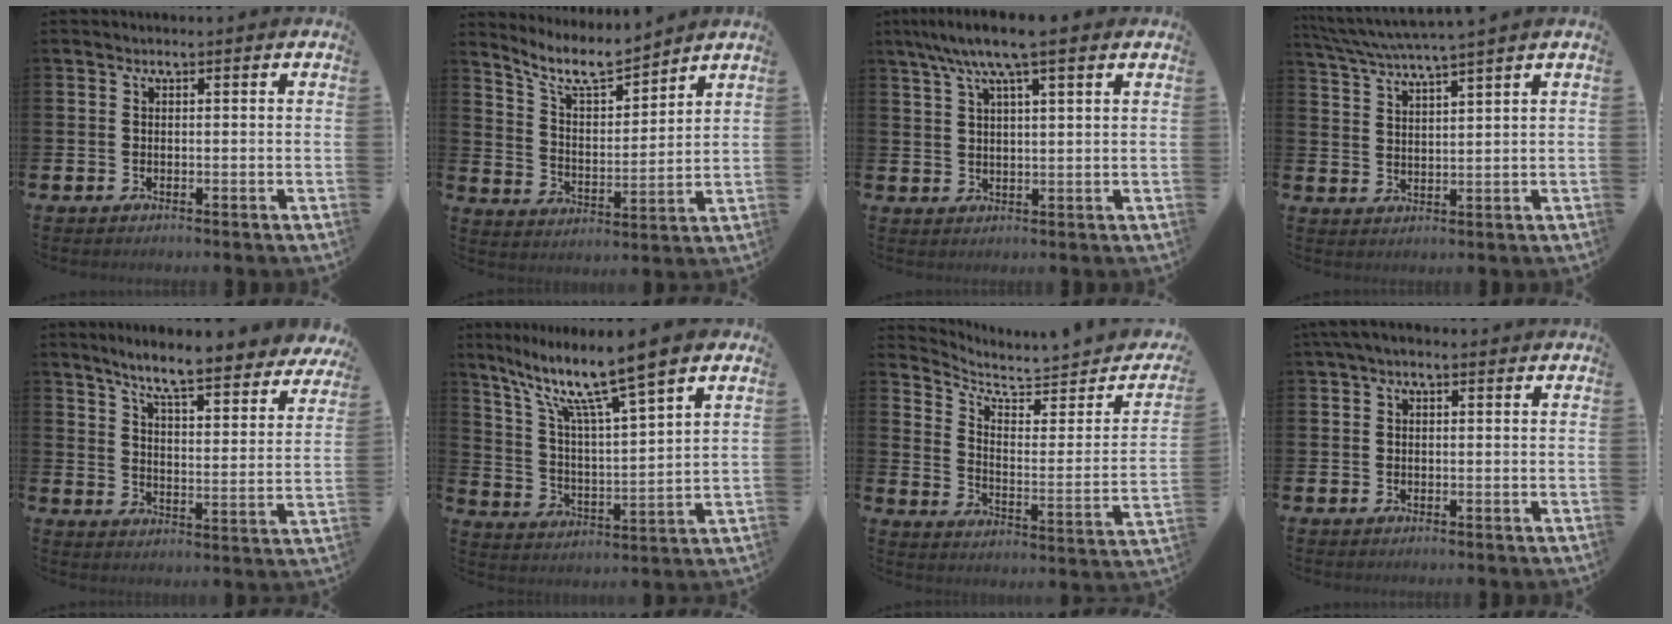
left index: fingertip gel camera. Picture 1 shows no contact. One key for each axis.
{"total": 8.2, "fx": 7.4, "fy": 1.7, "fz": 2.9, "tx": -0.085, "ty": -0.044, "tz": 0.133}
{"total": 7.0, "fx": 5.5, "fy": 0.8, "fz": 4.4, "tx": -0.090, "ty": -0.011, "tz": 0.096}
{"total": 4.5, "fx": 4.2, "fy": -0.5, "fz": 1.4, "tx": -0.043, "ty": -0.024, "tz": 0.072}
{"total": 7.6, "fx": 6.9, "fy": 0.5, "fz": 3.2, "tx": -0.081, "ty": -0.055, "tz": 0.115}
{"total": 10.7, "fx": 8.4, "fy": 1.3, "fz": 6.5, "tx": -0.150, "ty": -0.050, "tz": 0.136}
{"total": 5.3, "fx": 5.2, "fy": 1.0, "fz": 0.6, "tx": -0.029, "ty": -0.063, "tz": 0.082}
{"total": 1.5, "fx": 0.8, "fy": 0.6, "fz": 1.1, "tx": -0.016, "ty": 0.004, "tz": 0.011}